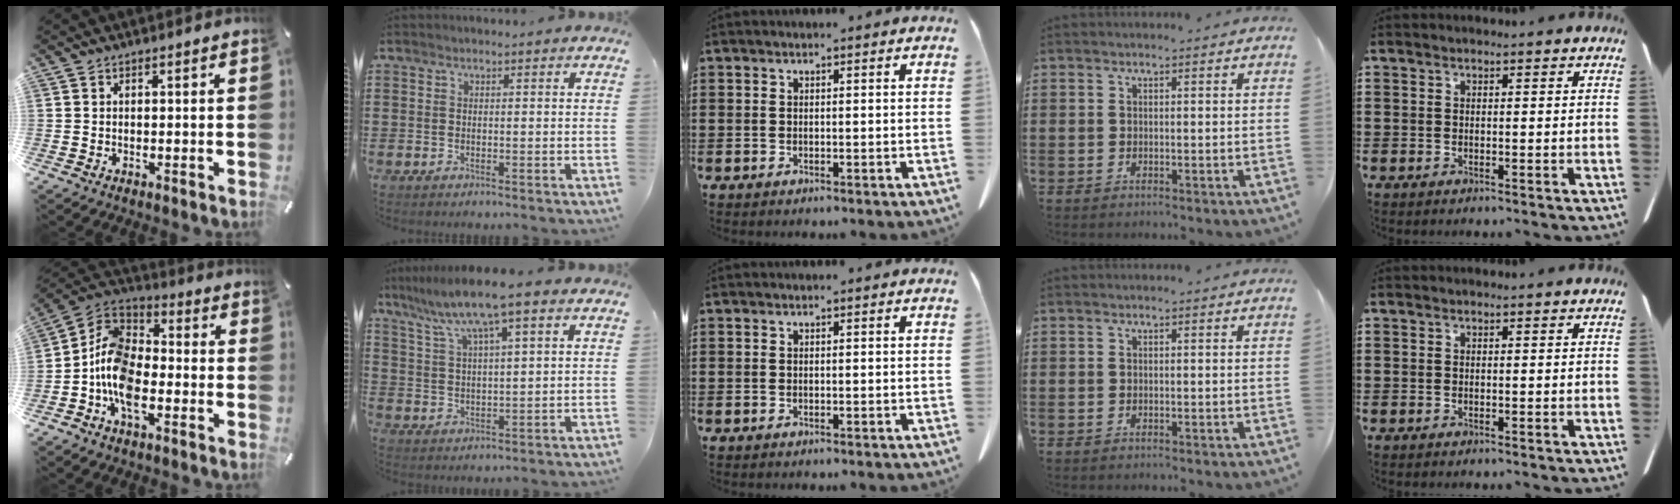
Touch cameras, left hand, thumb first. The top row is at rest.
{"thumb": {"total": 11.5, "force": [-5.9, 6.8, 7.2], "torque": [-0.165, 0.011, -0.119]}, "index": {"total": 8.7, "force": [5.7, 0.5, 6.5], "torque": [-0.141, -0.020, 0.097]}}